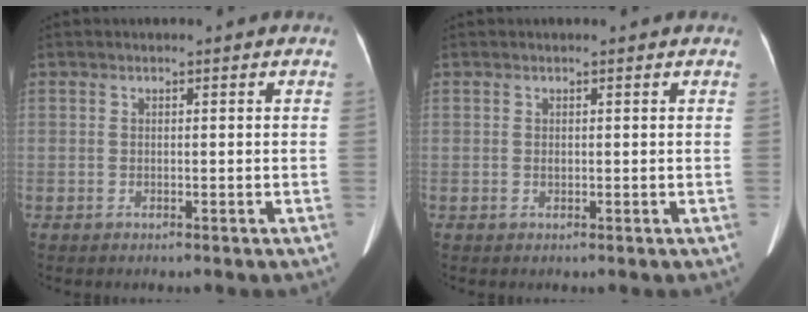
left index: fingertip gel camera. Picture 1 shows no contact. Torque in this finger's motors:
{"motor_torque": [0.13, 0.19, -0.03, -0.02]}